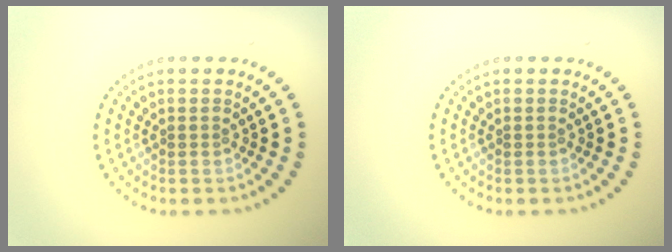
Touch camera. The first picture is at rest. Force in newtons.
{"total": 0.0}